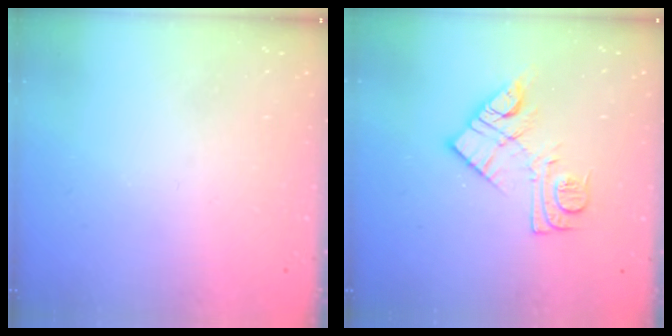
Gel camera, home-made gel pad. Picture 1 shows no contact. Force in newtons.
{"total": 11.8, "press": 11.8, "slide": 0.7}